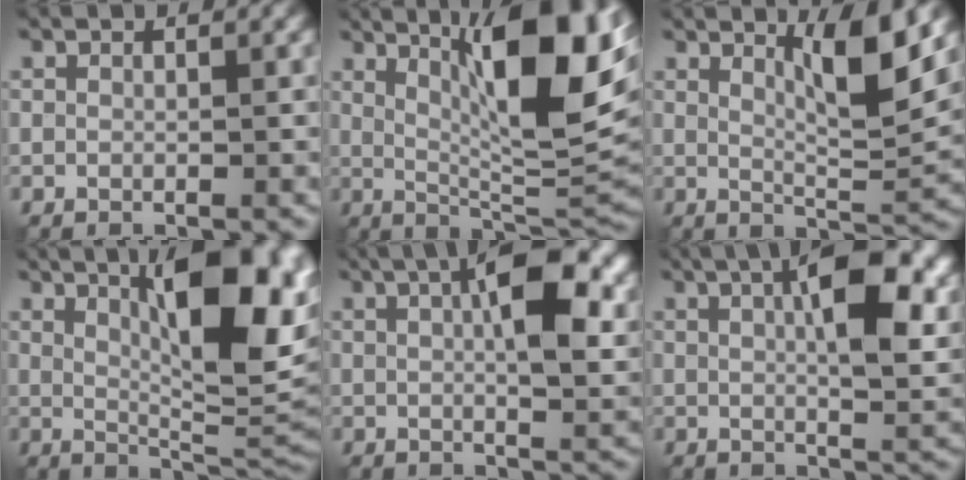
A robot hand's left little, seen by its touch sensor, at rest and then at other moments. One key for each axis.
{"total": 12.6, "fx": 4.4, "fy": 3.5, "fz": 11.2, "tx": -0.164, "ty": 0.007, "tz": 0.072}
{"total": 5.3, "fx": 2.6, "fy": 1.0, "fz": 4.5, "tx": -0.069, "ty": -0.007, "tz": 0.043}
{"total": 12.6, "fx": 4.3, "fy": 4.0, "fz": 11.2, "tx": -0.146, "ty": 0.006, "tz": 0.068}
{"total": 9.0, "fx": 2.3, "fy": 3.4, "fz": 8.1, "tx": -0.120, "ty": 0.010, "tz": 0.029}
{"total": 9.9, "fx": 2.6, "fy": 3.7, "fz": 8.8, "tx": -0.125, "ty": 0.008, "tz": 0.035}